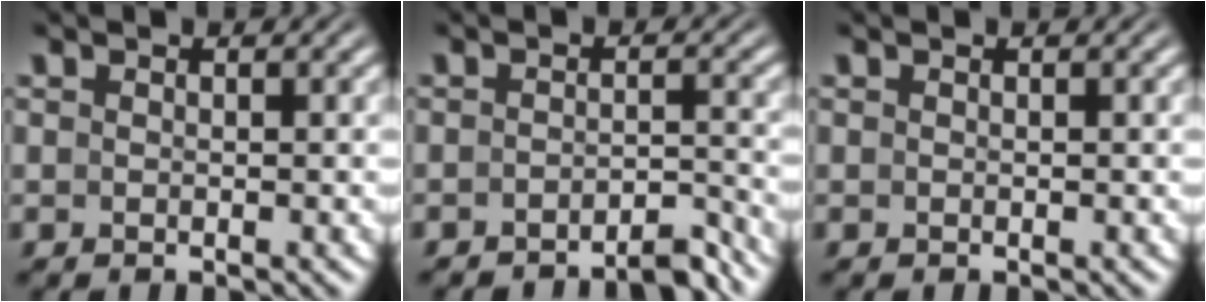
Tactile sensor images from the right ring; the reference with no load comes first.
{"total": 3.2, "force": [-3.1, 0.2, 0.8], "torque": [-0.010, -0.008, -0.054]}
{"total": 1.3, "force": [-0.2, -1.2, -0.5], "torque": [0.019, -0.011, 0.008]}